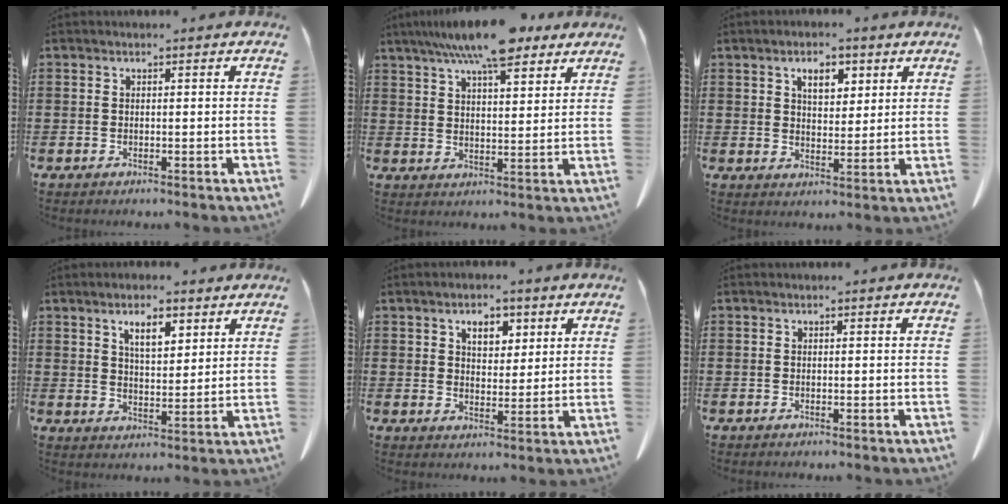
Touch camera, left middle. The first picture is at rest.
{"total": 10.3, "force": [8.1, 2.4, 6.0], "torque": [-0.119, -0.014, 0.145]}
{"total": 4.9, "force": [3.0, 2.4, 3.1], "torque": [-0.046, 0.001, 0.048]}
{"total": 5.9, "force": [4.2, 2.1, 3.5], "torque": [-0.064, -0.007, 0.072]}
{"total": 4.7, "force": [2.9, 2.6, 2.6], "torque": [-0.036, 0.003, 0.046]}
{"total": 0.0}